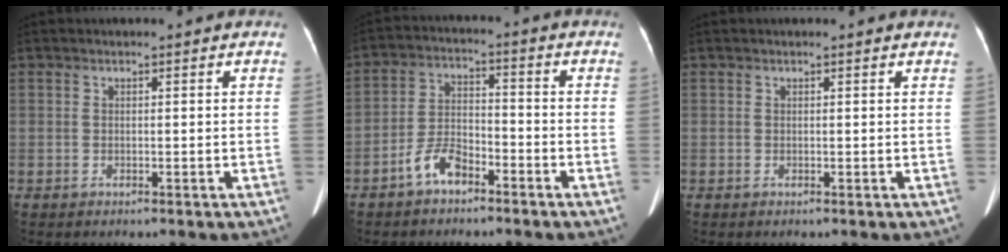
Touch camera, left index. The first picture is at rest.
{"total": 5.9, "force": [-4.1, 2.5, 3.5], "torque": [-0.080, 0.011, -0.077]}
{"total": 1.2, "force": [1.1, 0.2, 0.4], "torque": [-0.012, 0.009, 0.006]}